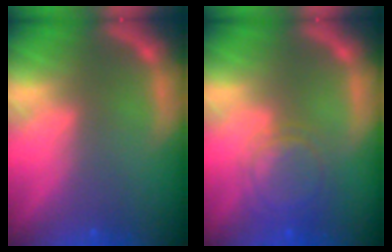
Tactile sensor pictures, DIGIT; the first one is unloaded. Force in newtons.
{"total": 5.1}